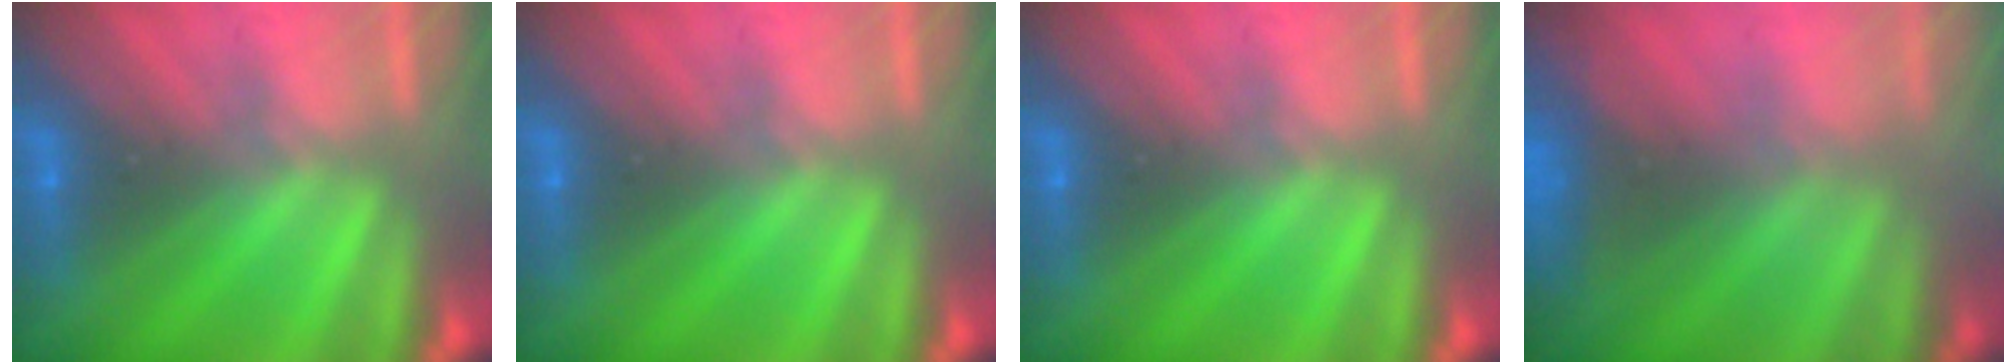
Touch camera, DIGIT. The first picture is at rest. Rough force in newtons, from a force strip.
{"total": 0.0}
{"total": 0.0}
{"total": 8.4}